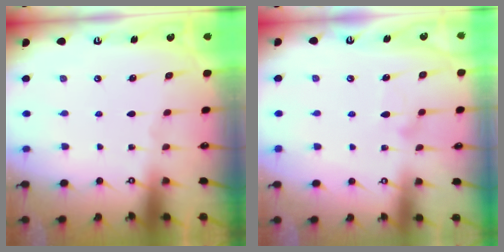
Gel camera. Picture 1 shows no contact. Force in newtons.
{"total": 9.0, "press": 9.0, "slide": 0.4}